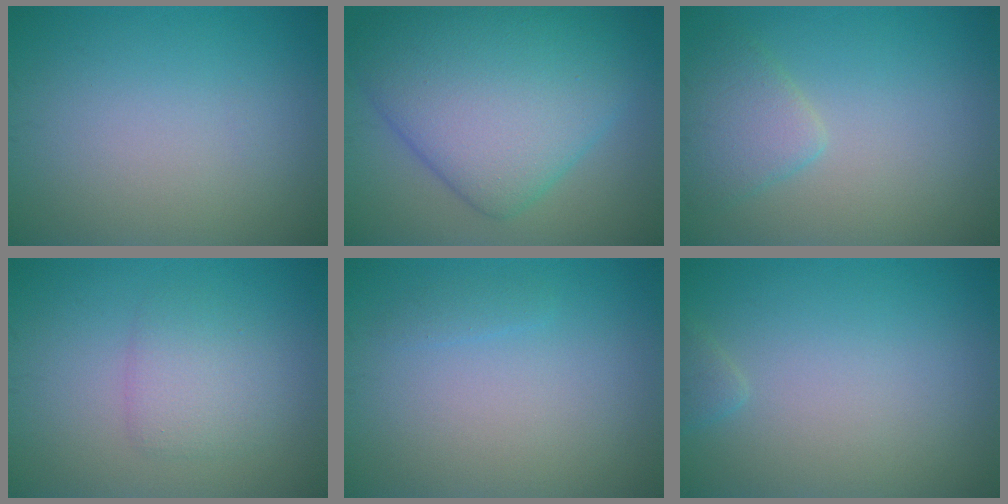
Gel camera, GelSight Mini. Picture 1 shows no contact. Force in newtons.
{"total": 11.2, "press": 11.2, "slide": 0.3}
{"total": 2.7, "press": 2.7, "slide": 0.3}
{"total": 2.5, "press": 2.5, "slide": 0.3}
{"total": 0.7, "press": 0.7, "slide": 0.0}
{"total": 0.8, "press": 0.8, "slide": 0.1}